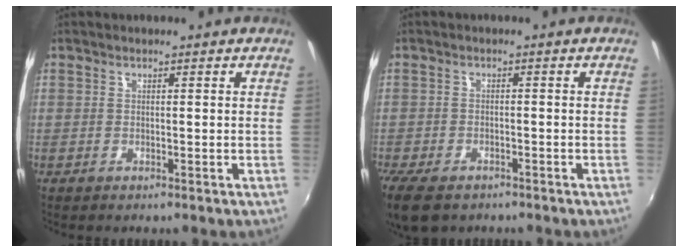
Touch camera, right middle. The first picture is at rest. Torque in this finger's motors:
{"motor_torque": [1.12, -1.02, 0.38, 0.14]}